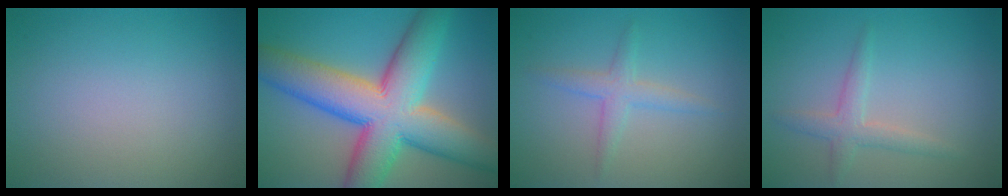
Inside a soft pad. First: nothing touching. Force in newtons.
{"total": 13.2, "press": 13.2, "slide": 0.4}
{"total": 2.2, "press": 2.2, "slide": 0.1}
{"total": 2.1, "press": 2.1, "slide": 0.0}